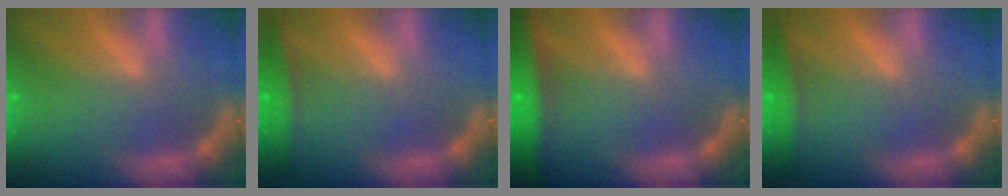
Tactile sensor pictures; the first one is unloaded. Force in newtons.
{"total": 3.0}
{"total": 6.4}
{"total": 3.0}